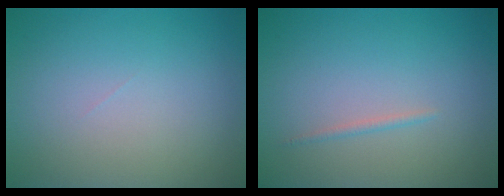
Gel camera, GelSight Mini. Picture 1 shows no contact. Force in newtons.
{"total": 0.6, "press": 0.6, "slide": 0.1}